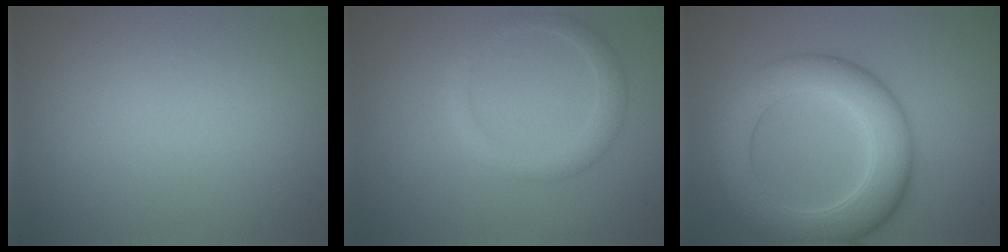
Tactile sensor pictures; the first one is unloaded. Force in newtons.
{"total": 2.2, "press": 2.1, "slide": 0.1}
{"total": 7.9, "press": 7.9, "slide": 0.3}